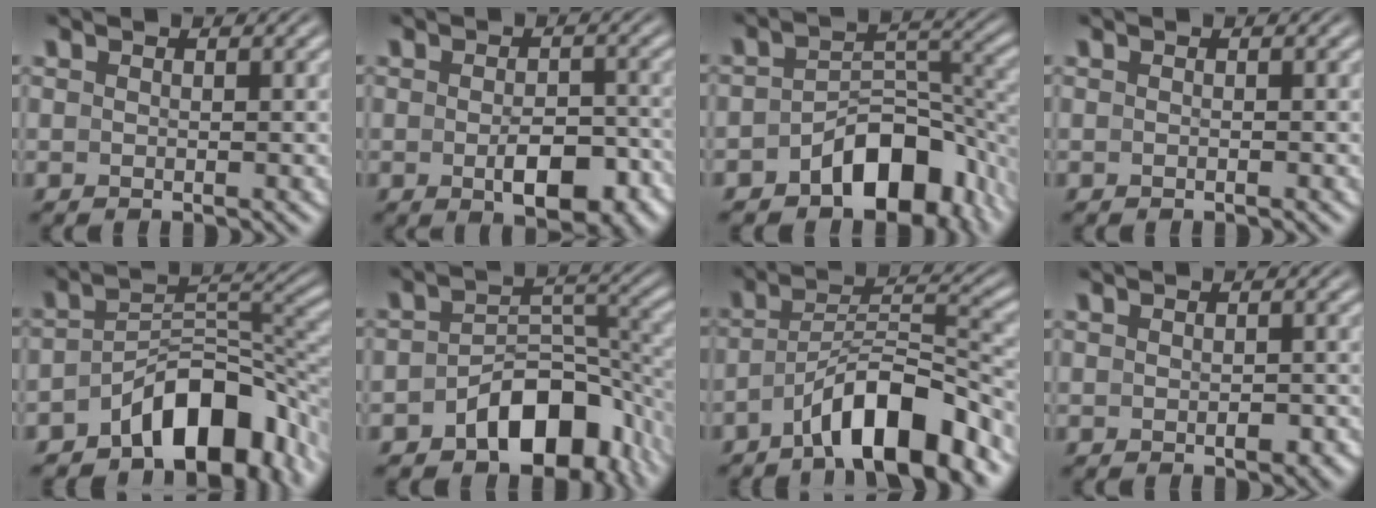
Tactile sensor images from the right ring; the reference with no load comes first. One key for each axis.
{"total": 5.2, "fx": -2.4, "fy": 2.2, "fz": 4.0, "tx": -0.048, "ty": -0.014, "tz": -0.033}
{"total": 8.5, "fx": -5.2, "fy": 4.5, "fz": 4.9, "tx": -0.077, "ty": -0.020, "tz": -0.071}
{"total": 0.0}
{"total": 11.0, "fx": -6.3, "fy": 5.3, "fz": 7.4, "tx": -0.102, "ty": -0.020, "tz": -0.088}
{"total": 8.6, "fx": -5.2, "fy": 4.7, "fz": 5.0, "tx": -0.079, "ty": -0.023, "tz": -0.068}
{"total": 7.3, "fx": -4.0, "fy": 2.7, "fz": 5.5, "tx": -0.073, "ty": -0.009, "tz": -0.057}
{"total": 1.4, "fx": -0.8, "fy": 0.7, "fz": 0.9, "tx": -0.012, "ty": -0.005, "tz": -0.010}